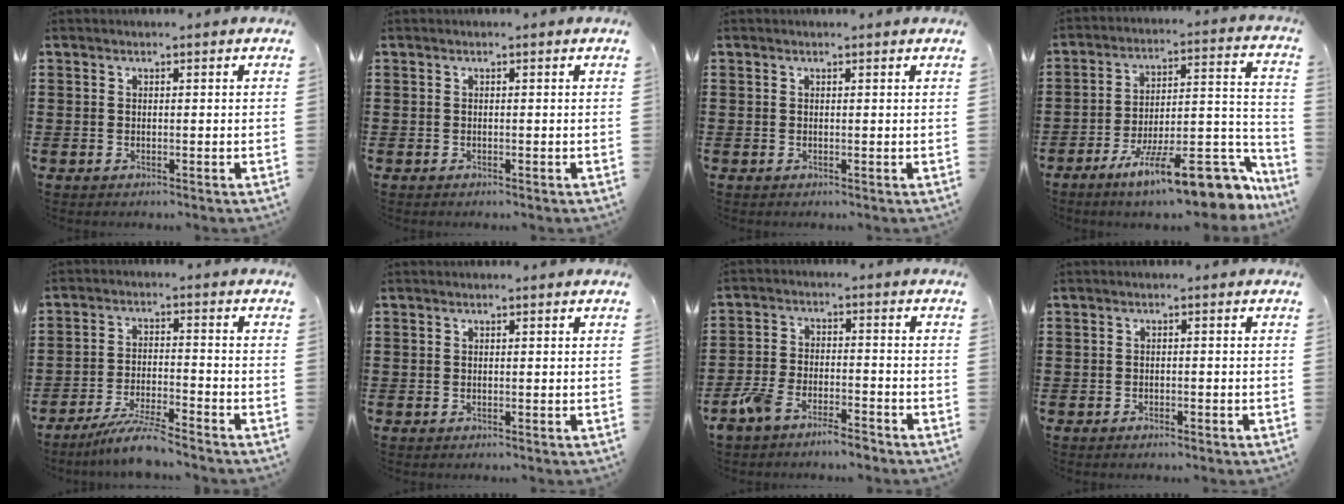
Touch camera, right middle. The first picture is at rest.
{"total": 0.0}
{"total": 0.0}
{"total": 16.4, "force": [-11.3, 3.2, 11.5], "torque": [-0.150, 0.036, -0.187]}
{"total": 6.2, "force": [-5.5, 0.1, 2.9], "torque": [-0.059, -0.012, -0.103]}
{"total": 0.0}
{"total": 5.7, "force": [-5.1, 1.4, 2.2], "torque": [-0.064, 0.003, -0.106]}
{"total": 0.9, "force": [-0.8, 0.2, 0.3], "torque": [-0.009, -0.002, -0.016]}